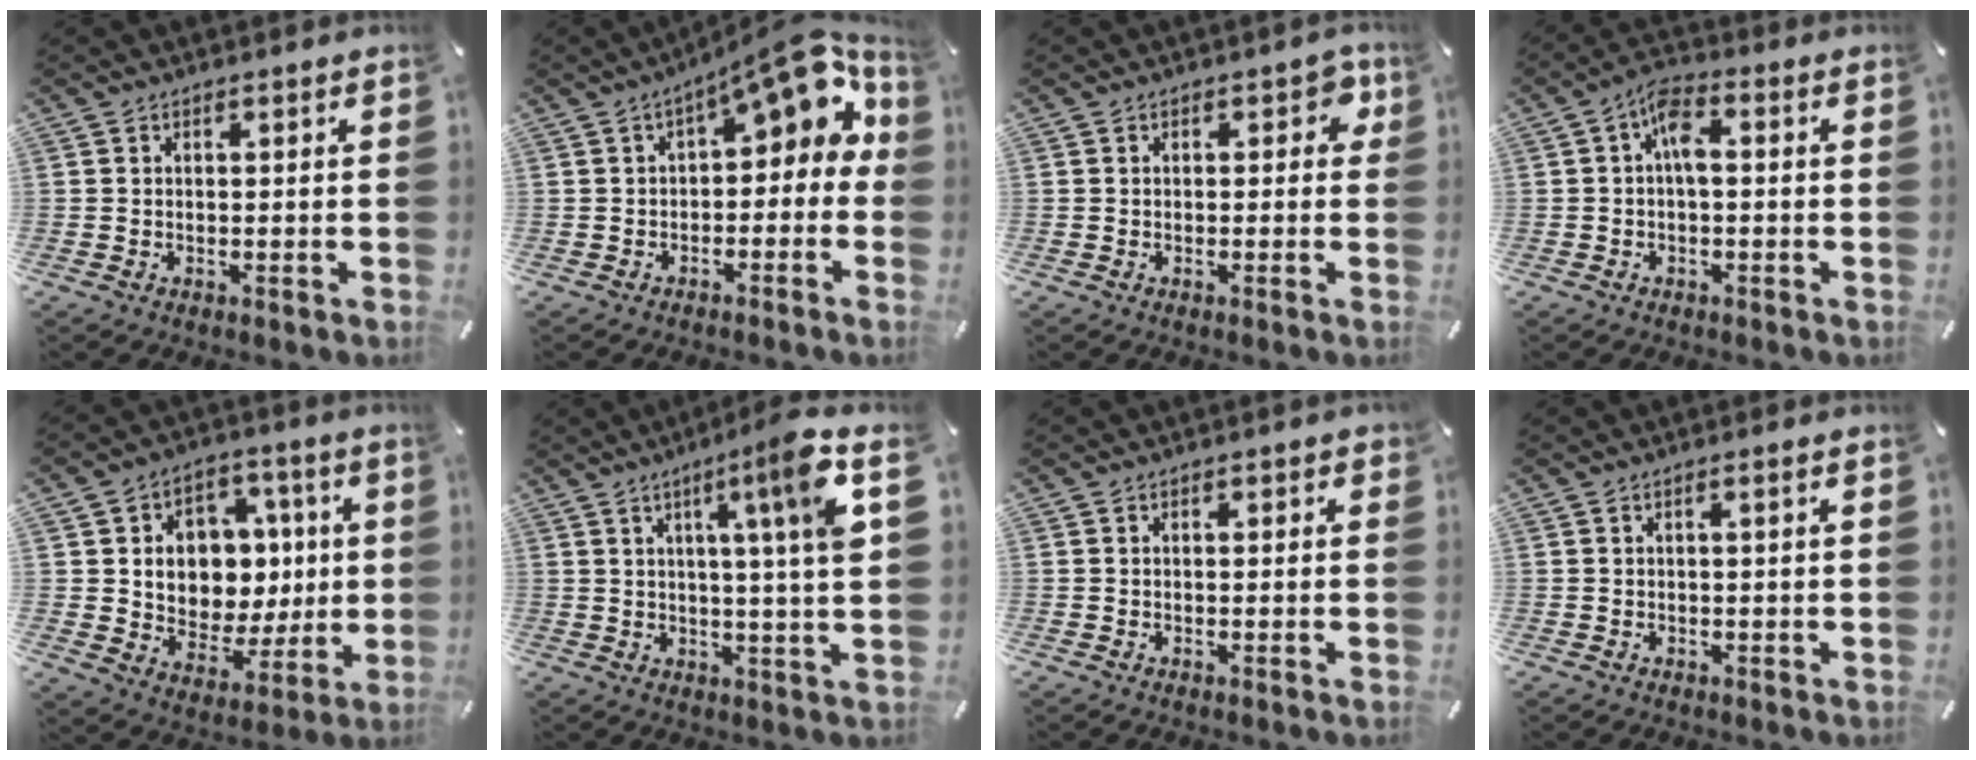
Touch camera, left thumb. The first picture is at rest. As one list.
[{"total": 11.0, "force": [5.4, 4.8, 8.3], "torque": [-0.112, -0.049, 0.090]}, {"total": 4.0, "force": [1.0, 2.6, 2.9], "torque": [-0.027, -0.001, 0.010]}, {"total": 6.3, "force": [-0.1, 3.3, 5.4], "torque": [-0.098, 0.014, -0.003]}, {"total": 11.3, "force": [1.2, 10.5, 4.0], "torque": [-0.051, -0.015, 0.032]}, {"total": 12.8, "force": [5.2, -0.3, 11.7], "torque": [-0.188, -0.017, 0.071]}, {"total": 0.8, "force": [0.1, 0.6, 0.4], "torque": [0.000, 0.002, -0.002]}, {"total": 1.1, "force": [0.2, 0.1, 1.1], "torque": [-0.019, -0.001, 0.003]}]